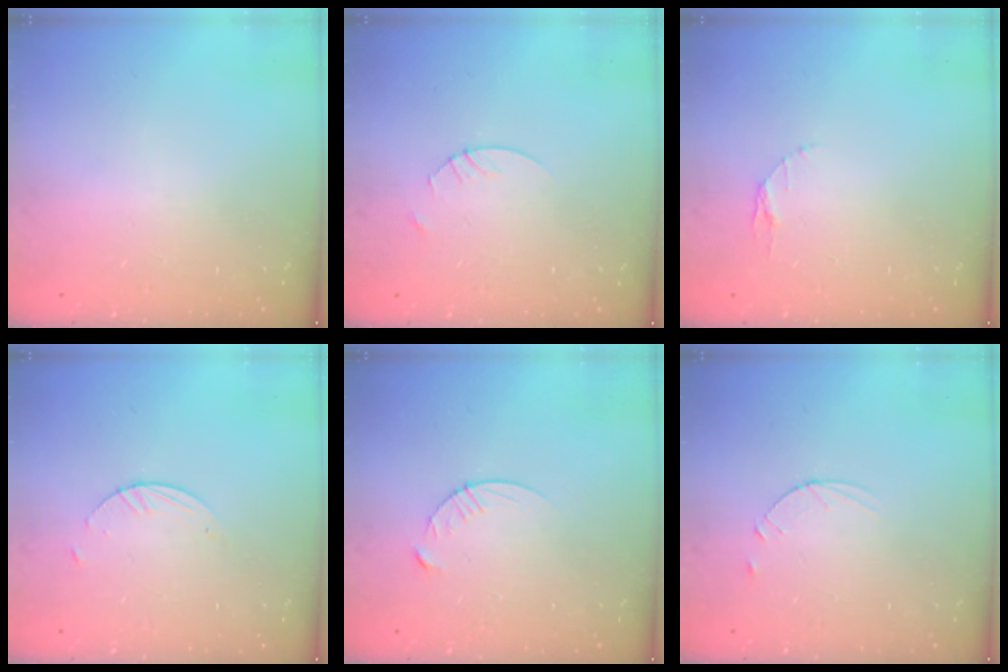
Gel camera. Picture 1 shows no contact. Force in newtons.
{"total": 1.4, "press": 1.4, "slide": 0.2}
{"total": 3.5, "press": 3.4, "slide": 0.4}
{"total": 2.1, "press": 2.1, "slide": 0.2}
{"total": 4.6, "press": 4.6, "slide": 0.5}
{"total": 3.6, "press": 3.5, "slide": 0.4}